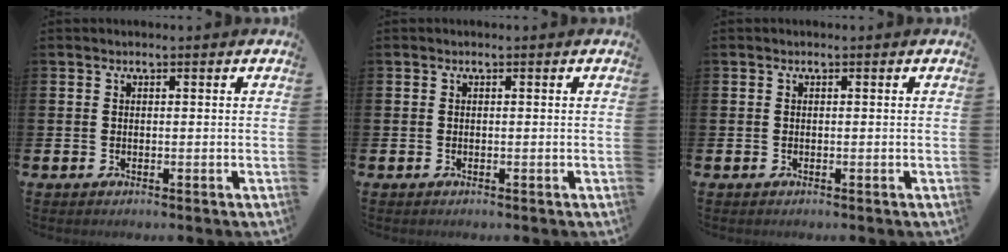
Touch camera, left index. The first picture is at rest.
{"total": 0.0}
{"total": 0.0}